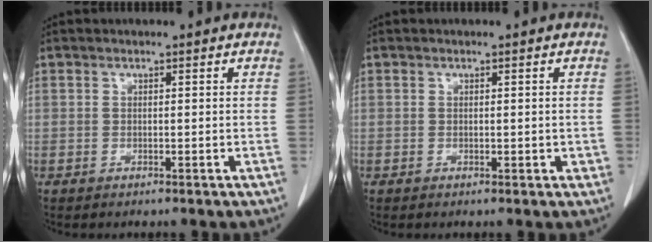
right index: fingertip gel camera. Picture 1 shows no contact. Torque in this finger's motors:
{"motor_torque": [0.00, 0.09, -0.04, 0.01]}